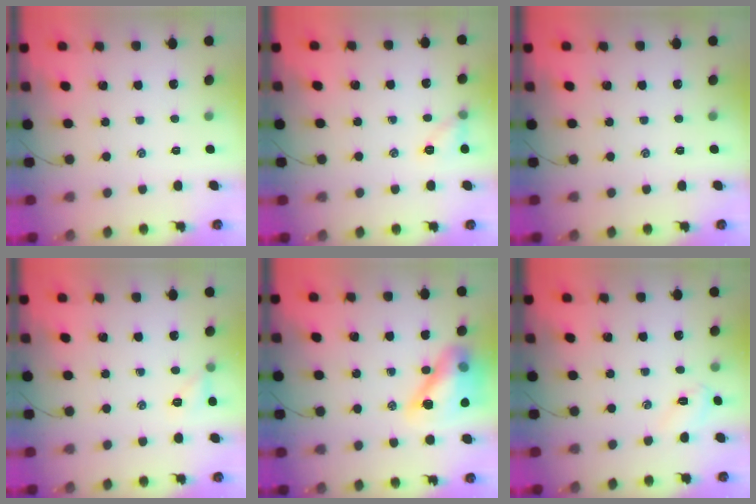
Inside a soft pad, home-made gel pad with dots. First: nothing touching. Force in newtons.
{"total": 6.5, "press": 6.5, "slide": 0.8}
{"total": 0.0}
{"total": 6.6, "press": 6.4, "slide": 1.2}
{"total": 14.9, "press": 14.3, "slide": 4.2}
{"total": 3.6, "press": 3.5, "slide": 0.9}